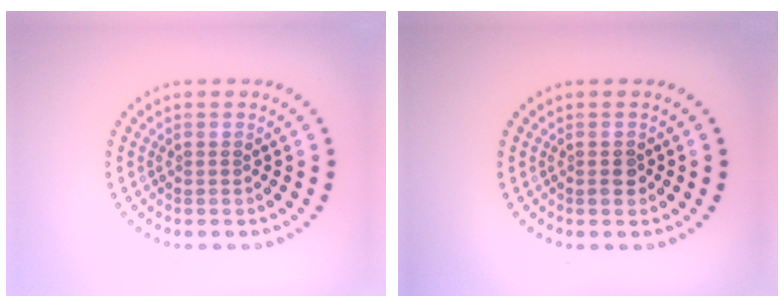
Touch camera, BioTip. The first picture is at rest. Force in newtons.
{"total": 1.1, "press": 1.1, "slide": 0.2}